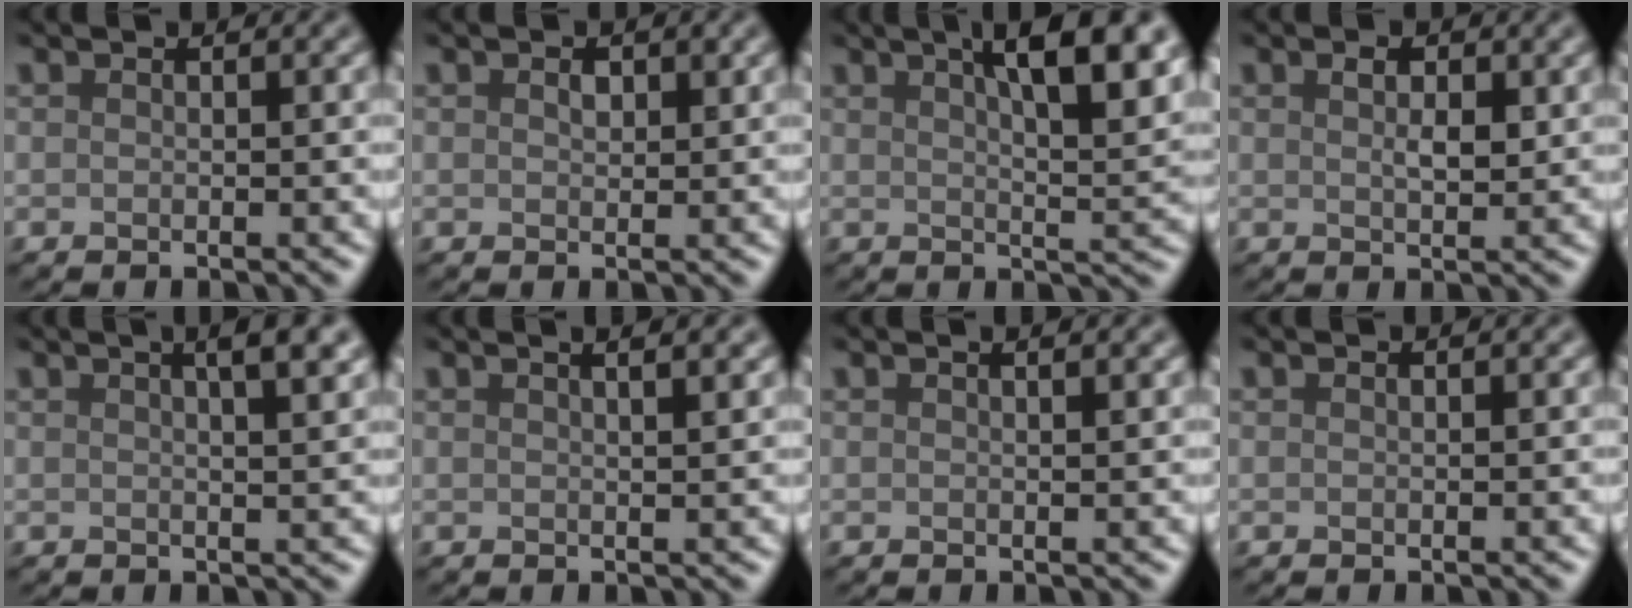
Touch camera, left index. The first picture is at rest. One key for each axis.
{"total": 1.2, "fx": 0.5, "fy": 0.7, "fz": 0.8, "tx": -0.012, "ty": -0.001, "tz": 0.008}
{"total": 9.2, "fx": 3.9, "fy": 3.0, "fz": 7.8, "tx": -0.070, "ty": 0.019, "tz": 0.044}
{"total": 2.1, "fx": 0.7, "fy": 0.9, "fz": 1.7, "tx": -0.030, "ty": -0.001, "tz": 0.014}
{"total": 5.7, "fx": 2.6, "fy": 2.3, "fz": 4.6, "tx": -0.027, "ty": 0.035, "tz": 0.006}
{"total": 4.0, "fx": 2.2, "fy": 1.7, "fz": 2.9, "tx": -0.009, "ty": 0.022, "tz": -0.004}
{"total": 1.6, "fx": 0.9, "fy": 0.5, "fz": 1.2, "tx": -0.013, "ty": 0.002, "tz": 0.003}
{"total": 0.0}